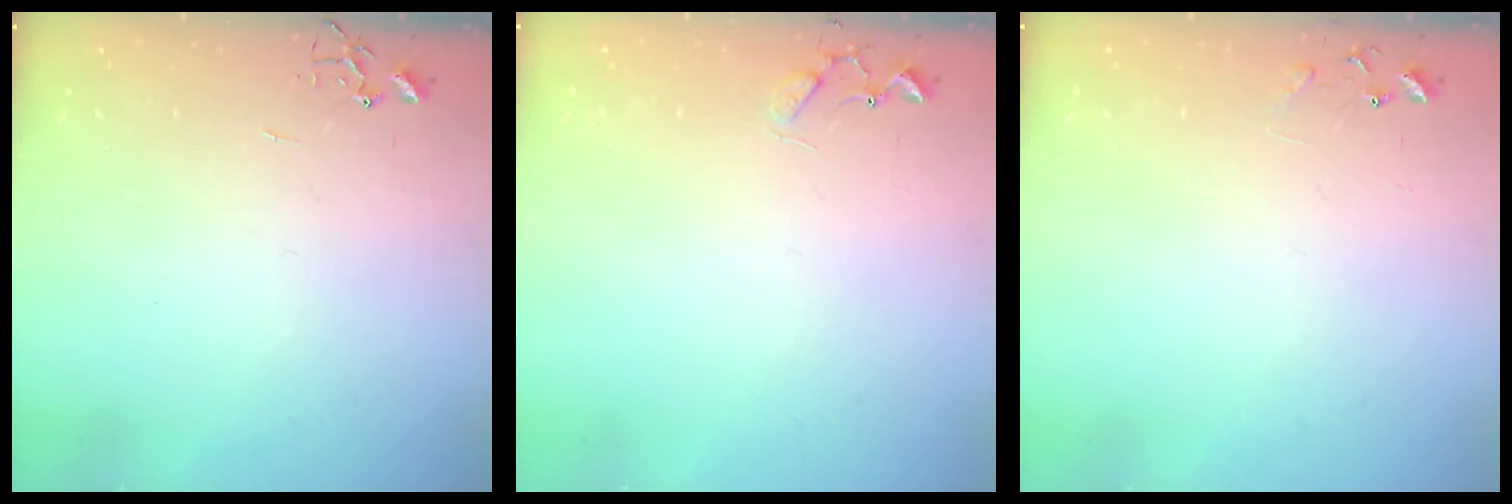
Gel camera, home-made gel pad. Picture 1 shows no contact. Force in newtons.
{"total": 6.2, "press": 6.2, "slide": 0.4}
{"total": 6.4, "press": 6.4, "slide": 0.4}